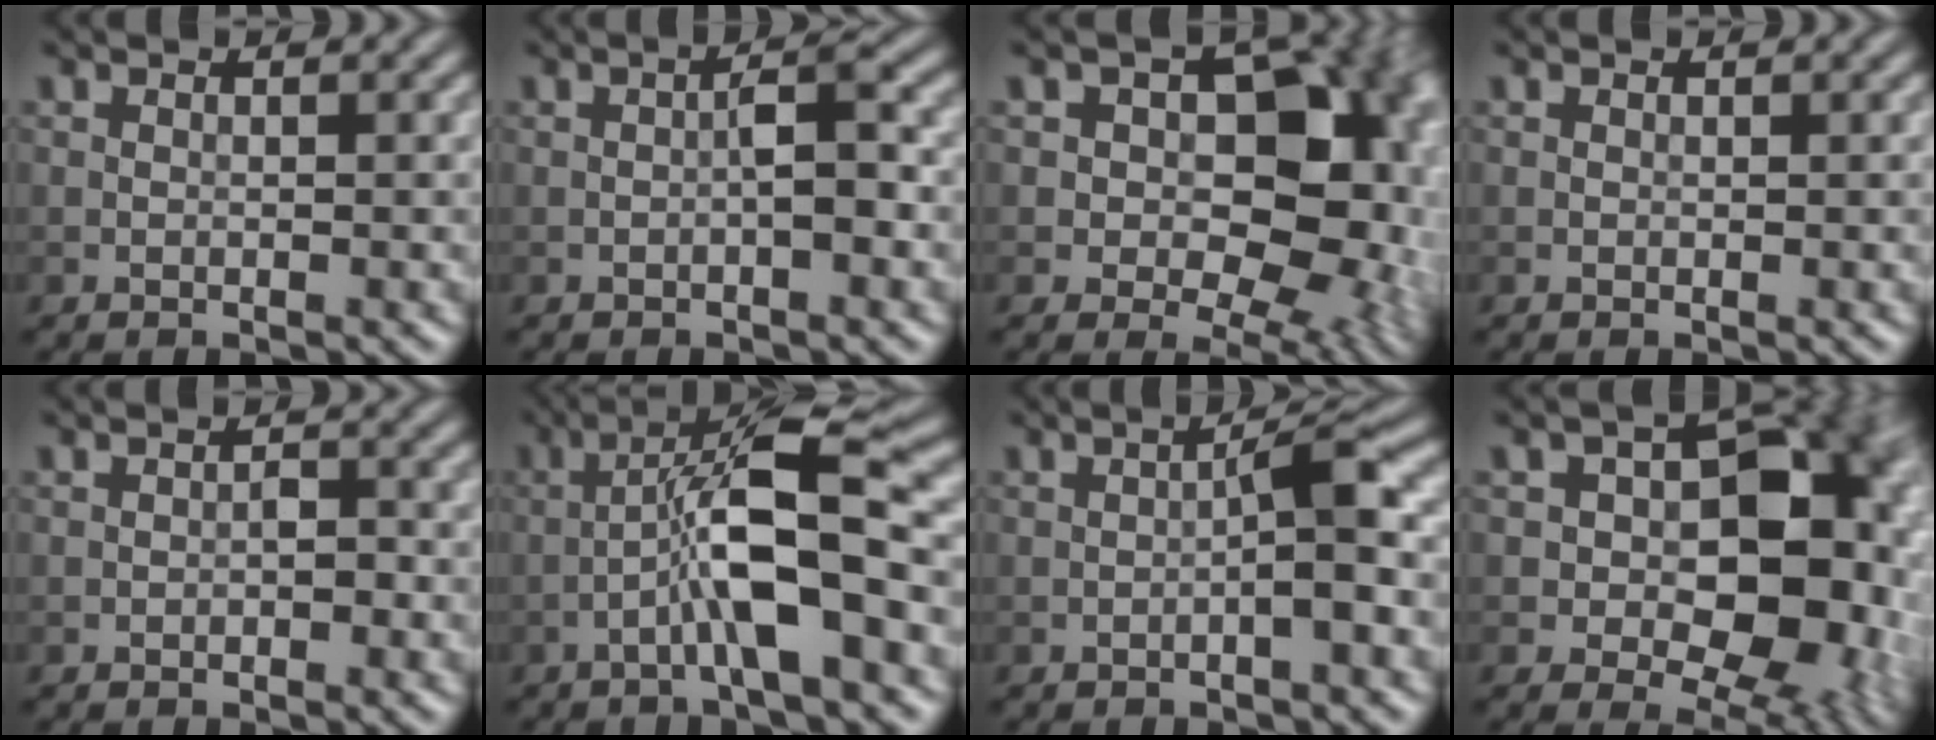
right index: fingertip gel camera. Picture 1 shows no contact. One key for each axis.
{"total": 2.8, "fx": -0.6, "fy": 0.6, "fz": 2.7, "tx": -0.045, "ty": 0.010, "tz": -0.011}
{"total": 16.5, "fx": 2.0, "fy": 11.8, "fz": 11.4, "tx": -0.072, "ty": 0.024, "tz": 0.019}
{"total": 0.0}
{"total": 1.1, "fx": -0.4, "fy": 0.6, "fz": 0.9, "tx": -0.011, "ty": 0.004, "tz": -0.005}
{"total": 8.3, "fx": -2.3, "fy": 1.4, "fz": 7.9, "tx": -0.132, "ty": 0.023, "tz": -0.044}
{"total": 3.2, "fx": -0.7, "fy": 0.2, "fz": 3.1, "tx": -0.051, "ty": 0.014, "tz": -0.014}
{"total": 14.1, "fx": 0.8, "fy": 9.8, "fz": 10.0, "tx": -0.072, "ty": 0.014, "tz": 0.009}